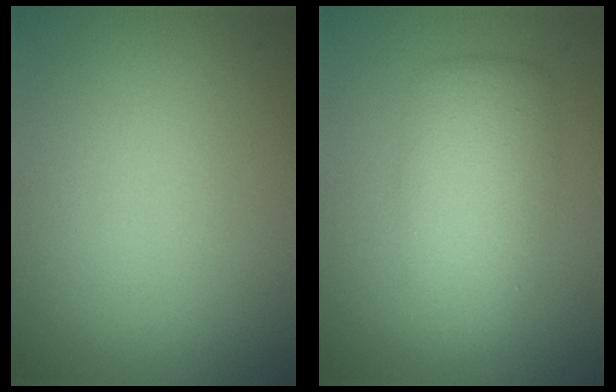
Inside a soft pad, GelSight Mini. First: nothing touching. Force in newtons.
{"total": 5.0, "press": 5.0, "slide": 0.1}